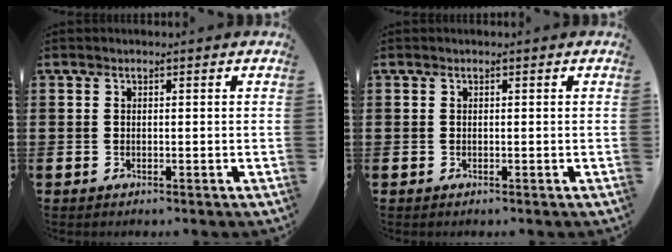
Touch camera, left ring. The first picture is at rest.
{"total": 0.0}